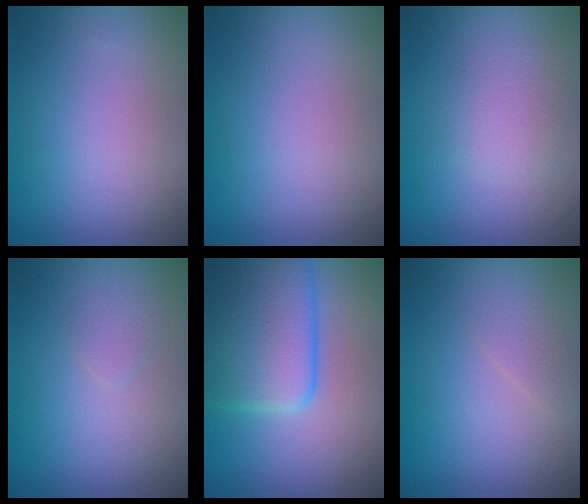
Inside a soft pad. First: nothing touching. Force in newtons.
{"total": 0.0}
{"total": 2.0, "press": 2.0, "slide": 0.0}
{"total": 0.9, "press": 0.9, "slide": 0.0}
{"total": 8.0, "press": 8.0, "slide": 0.3}
{"total": 1.0, "press": 1.0, "slide": 0.1}